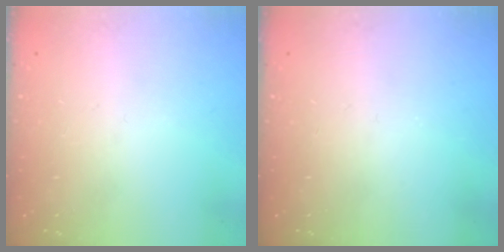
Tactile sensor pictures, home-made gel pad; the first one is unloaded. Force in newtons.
{"total": 0.0}